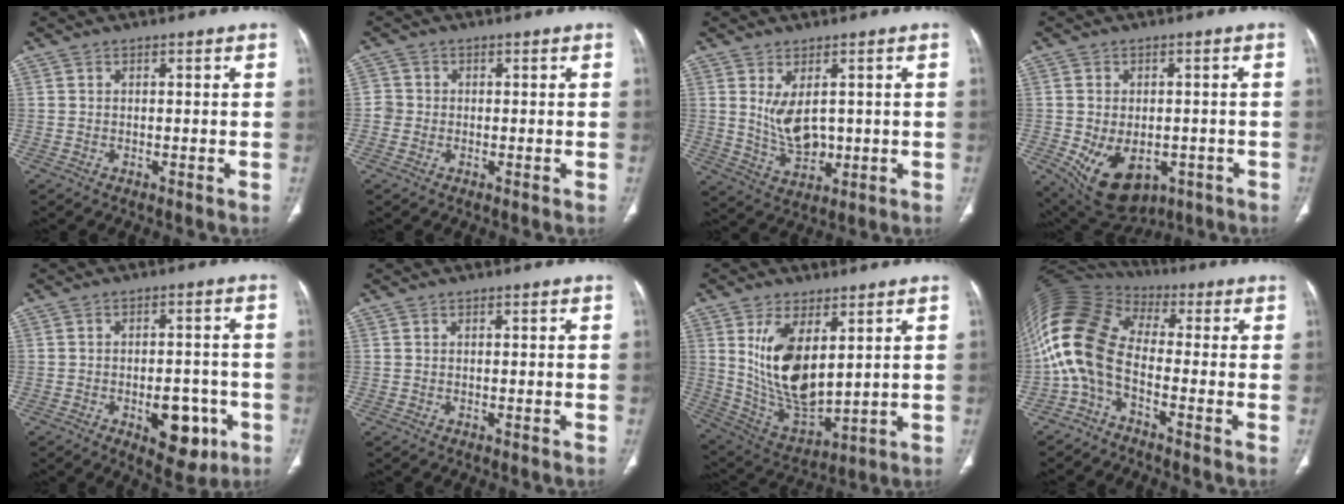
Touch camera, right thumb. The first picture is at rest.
{"total": 2.1, "force": [-0.4, 2.1, 0.3], "torque": [0.007, 0.008, -0.013]}
{"total": 7.1, "force": [1.3, 4.1, 5.6], "torque": [-0.090, -0.015, 0.041]}
{"total": 13.2, "force": [-4.6, 8.8, 8.6], "torque": [-0.135, 0.001, -0.048]}
{"total": 9.9, "force": [-3.8, 5.4, 7.4], "torque": [-0.069, 0.015, -0.042]}
{"total": 0.0}
{"total": 15.3, "force": [4.4, 7.5, 12.6], "torque": [-0.223, -0.028, 0.107]}
{"total": 13.3, "force": [-2.9, 7.4, 10.6], "torque": [-0.230, 0.063, -0.074]}